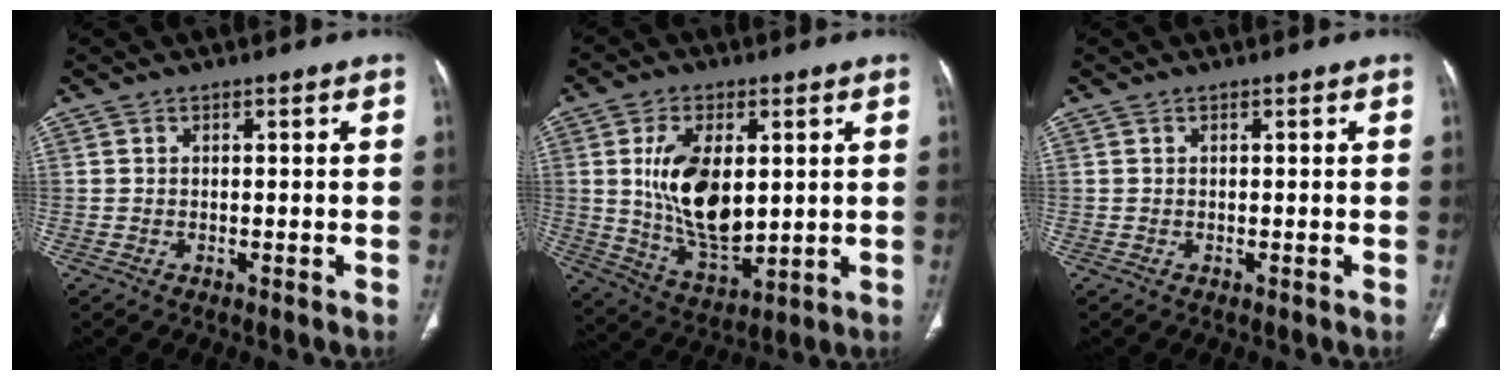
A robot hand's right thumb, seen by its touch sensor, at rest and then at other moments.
{"total": 15.0, "force": [2.2, 8.2, 12.4], "torque": [-0.209, -0.018, 0.054]}
{"total": 0.0}